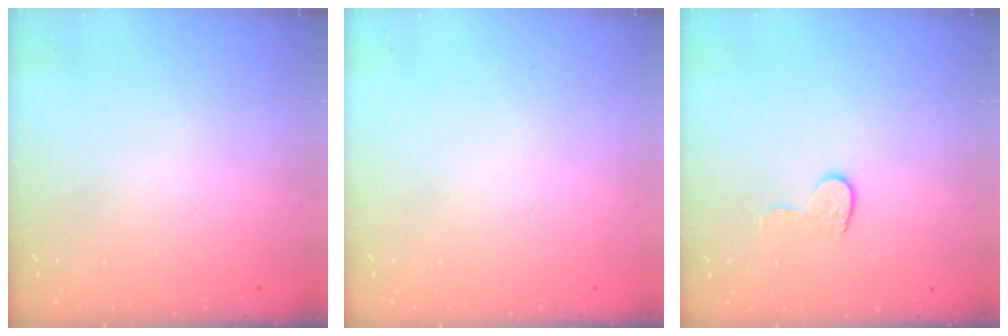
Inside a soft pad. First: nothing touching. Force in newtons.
{"total": 0.0}
{"total": 5.6, "press": 5.6, "slide": 0.5}